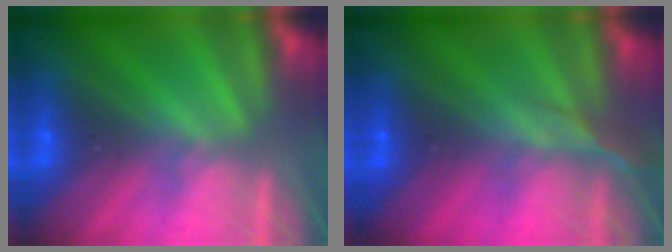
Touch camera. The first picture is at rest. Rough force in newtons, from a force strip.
{"total": 2.6}